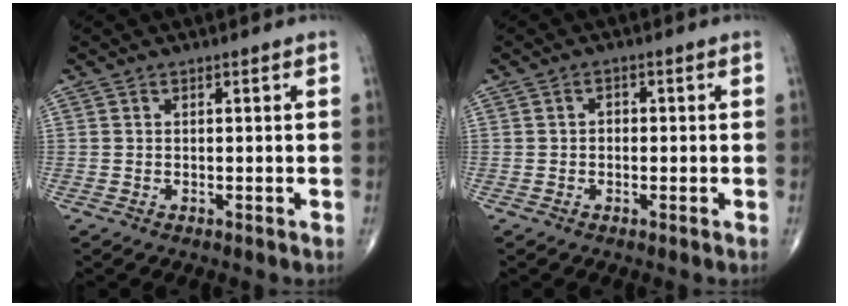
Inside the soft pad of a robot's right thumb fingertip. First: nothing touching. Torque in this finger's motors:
{"motor_torque": [-0.52, -0.05, -0.12, -0.06, -0.01]}